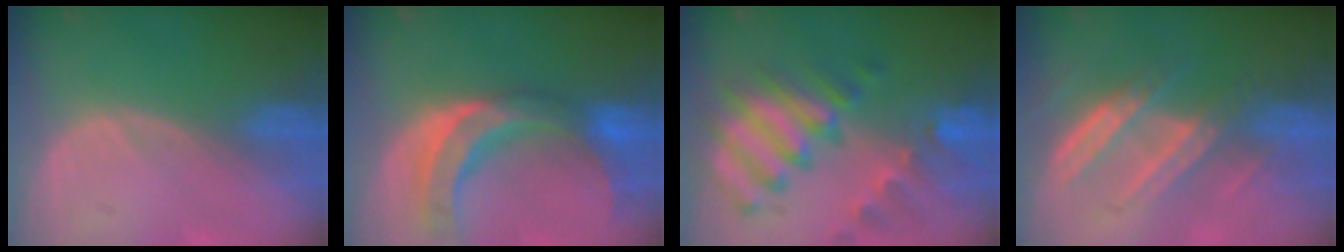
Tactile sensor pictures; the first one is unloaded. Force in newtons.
{"total": 10.9, "press": 9.4, "slide": 5.4}
{"total": 11.0, "press": 9.4, "slide": 5.7}
{"total": 7.3, "press": 6.8, "slide": 2.8}